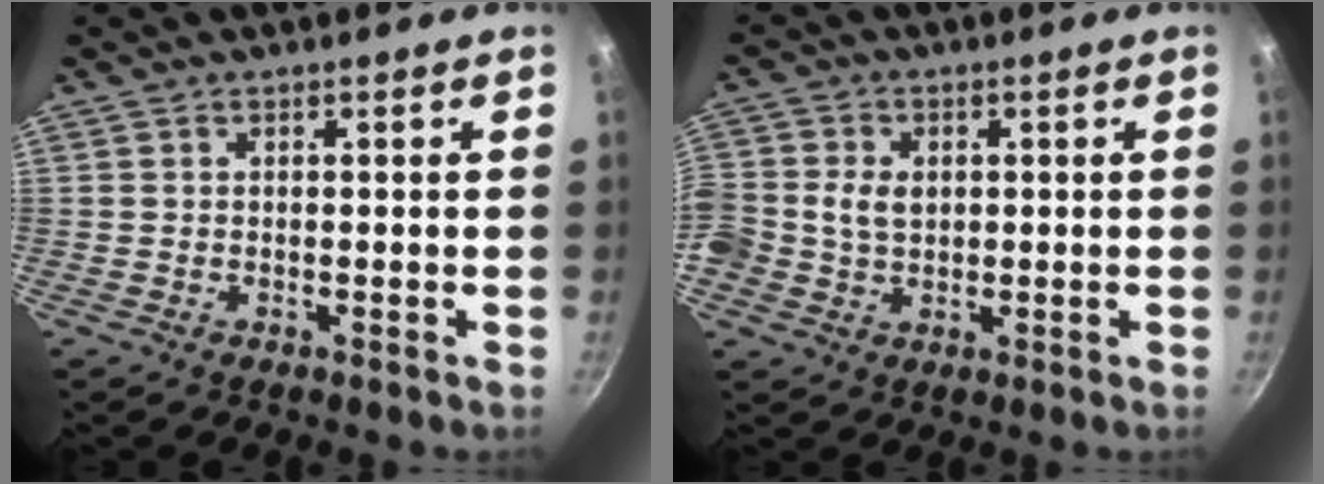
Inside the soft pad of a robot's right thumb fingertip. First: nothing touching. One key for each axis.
{"total": 7.1, "fx": 0.2, "fy": 6.0, "fz": 3.8, "tx": -0.070, "ty": 0.015, "tz": -0.003}